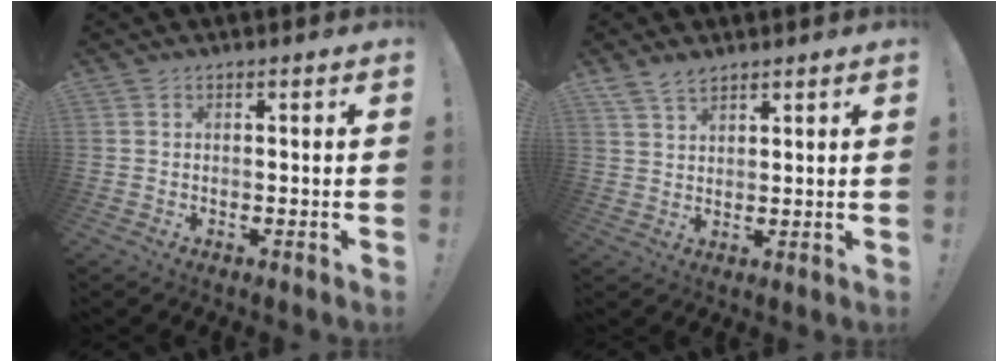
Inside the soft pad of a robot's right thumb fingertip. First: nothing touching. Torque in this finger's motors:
{"motor_torque": [0.07, -0.01, 0.50, 0.15, 0.01]}